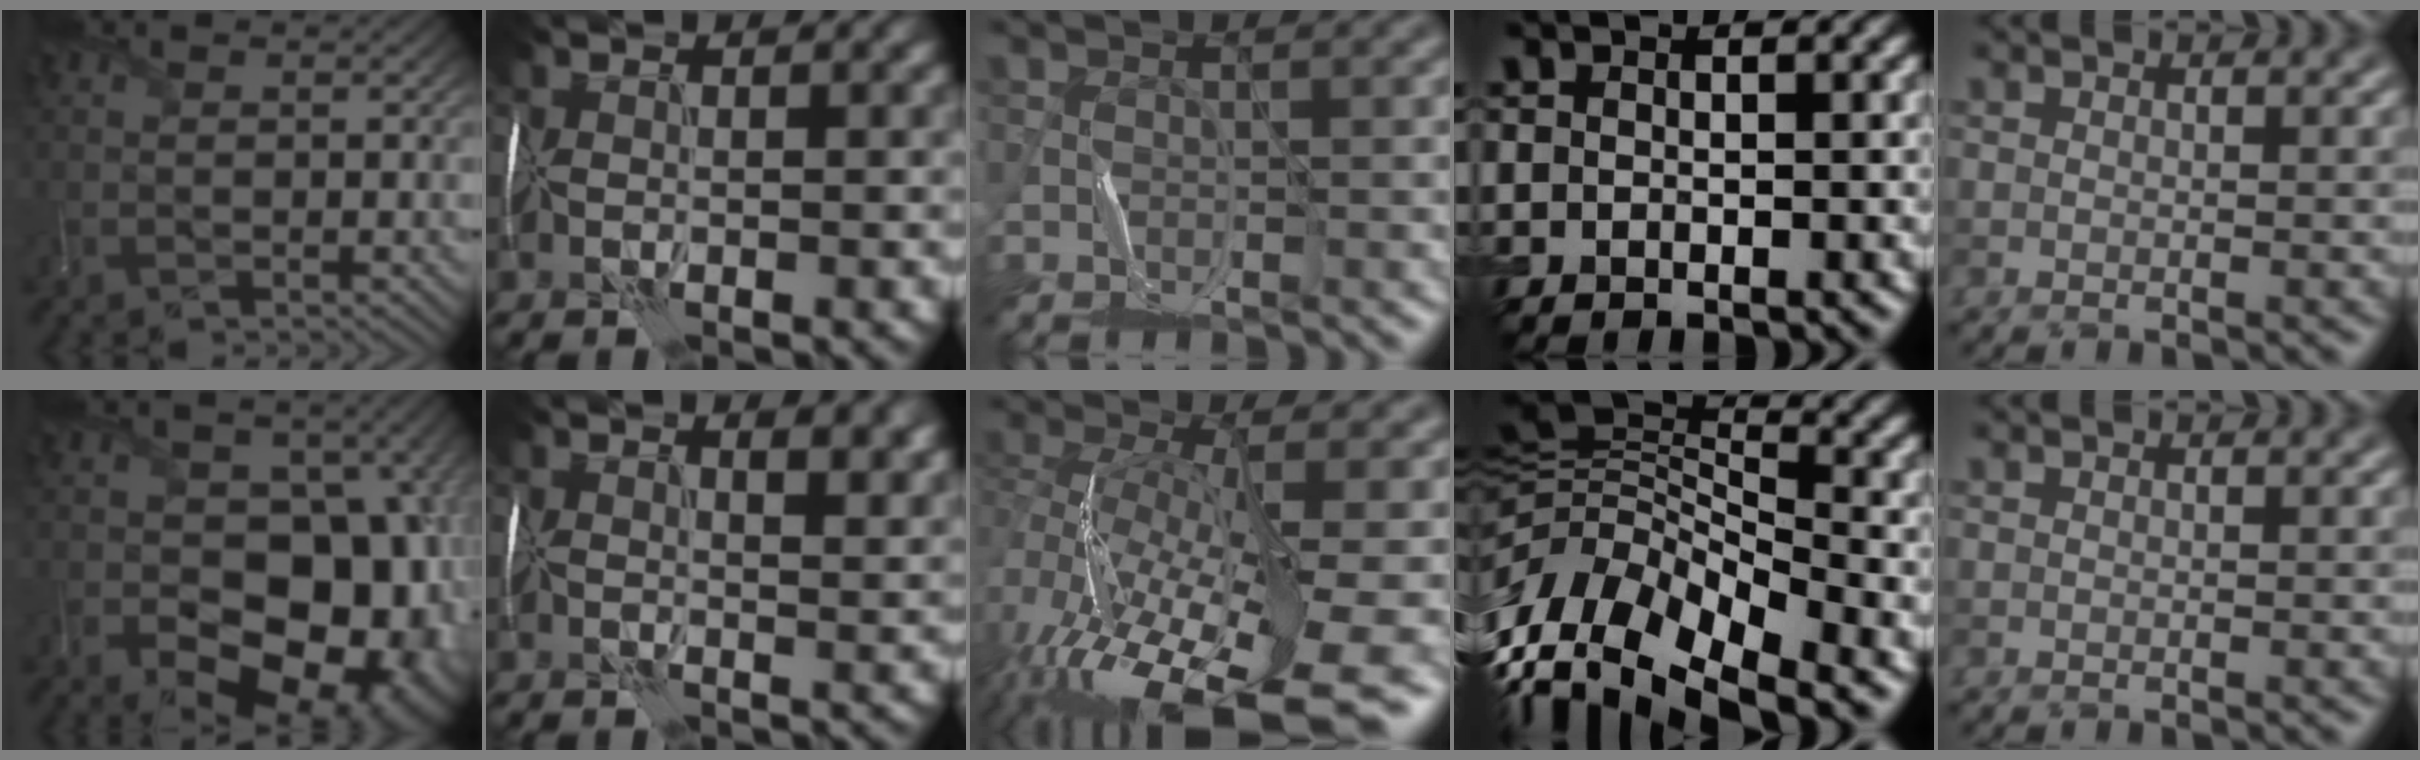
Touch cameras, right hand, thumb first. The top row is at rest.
{"thumb": {"total": 19.7, "force": [-4.8, 13.9, 13.1], "torque": [-0.148, -0.023, -0.065]}, "index": {"total": 5.6, "force": [2.9, 2.4, 4.2], "torque": [-0.029, 0.015, 0.032]}, "middle": {"total": 15.2, "force": [-7.2, 5.8, 12.0], "torque": [-0.247, -0.017, -0.104]}, "ring": {"total": 11.8, "force": [-6.9, 5.7, 7.7], "torque": [-0.168, 0.006, -0.120]}}